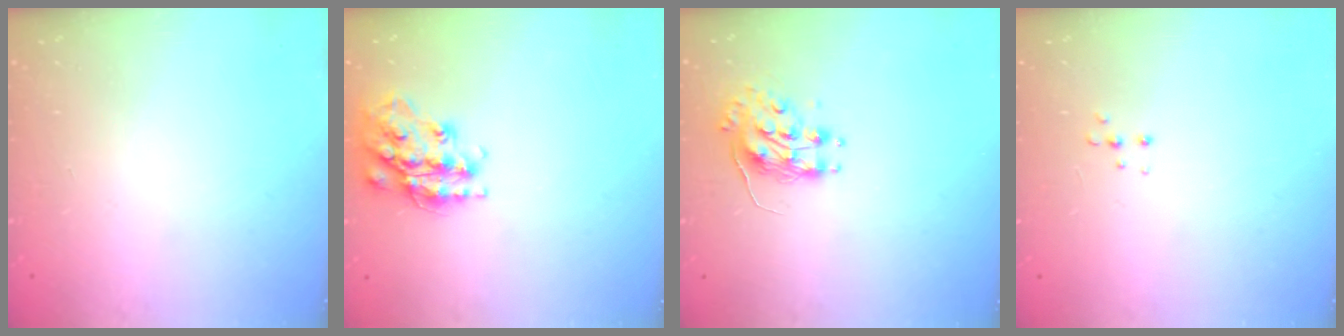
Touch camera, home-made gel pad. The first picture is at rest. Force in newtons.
{"total": 16.9, "press": 16.9, "slide": 1.2}
{"total": 8.6, "press": 8.6, "slide": 0.3}
{"total": 4.0, "press": 3.9, "slide": 0.8}